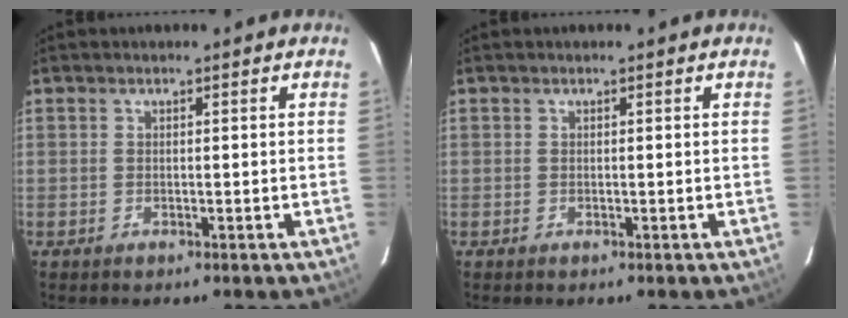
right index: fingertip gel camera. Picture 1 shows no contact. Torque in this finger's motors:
{"motor_torque": [-0.06, -0.05, 0.06, 0.01]}